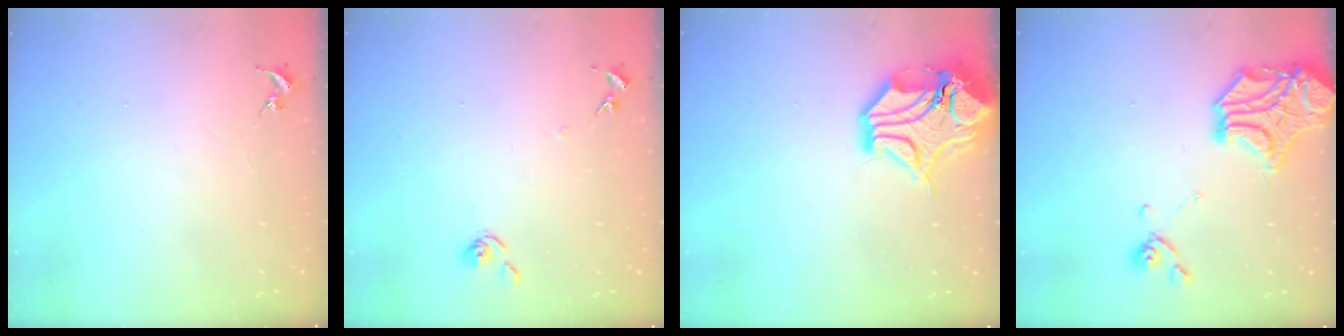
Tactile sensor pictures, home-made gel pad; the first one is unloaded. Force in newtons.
{"total": 6.7, "press": 6.7, "slide": 0.6}
{"total": 17.9, "press": 17.7, "slide": 2.6}
{"total": 15.9, "press": 15.6, "slide": 2.9}